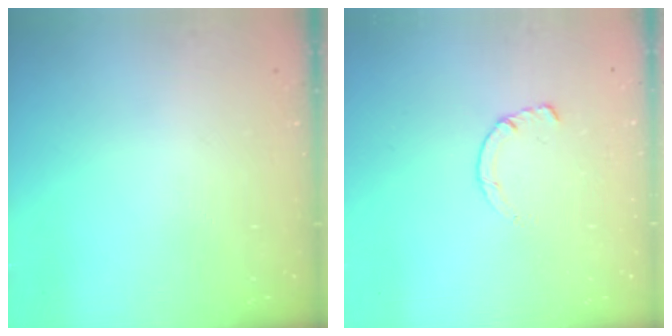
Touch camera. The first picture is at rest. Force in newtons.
{"total": 1.8, "press": 1.7, "slide": 0.3}